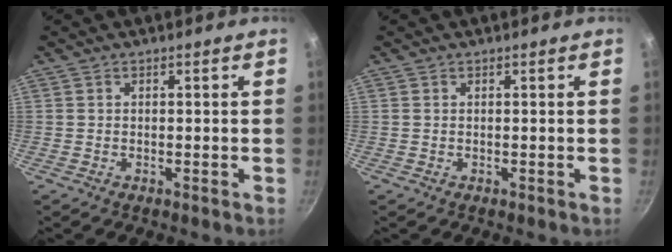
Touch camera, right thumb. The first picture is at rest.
{"total": 0.0}